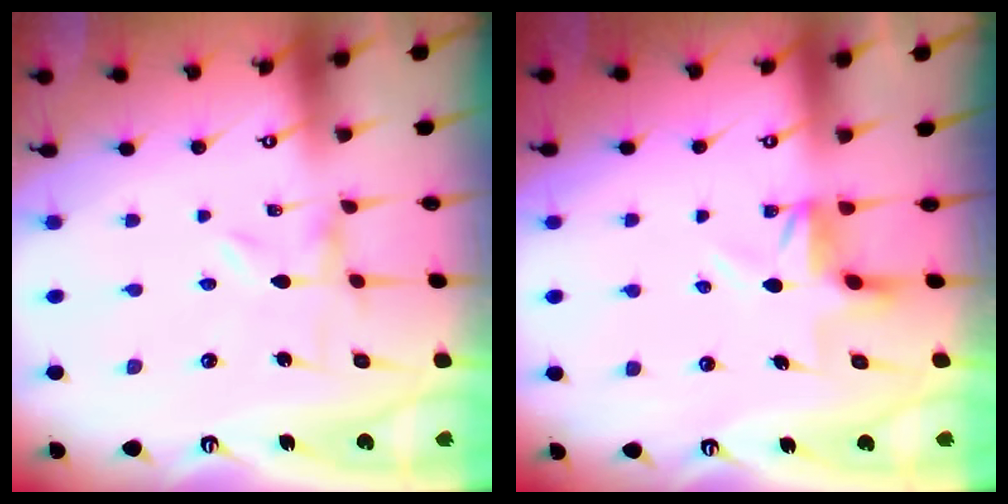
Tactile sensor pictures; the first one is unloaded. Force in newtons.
{"total": 4.4, "press": 4.4, "slide": 0.5}